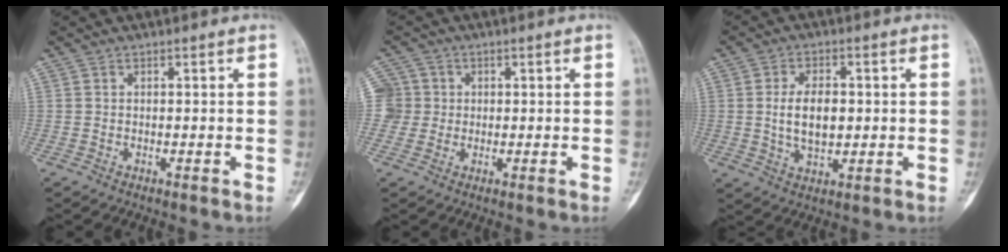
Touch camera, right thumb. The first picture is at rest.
{"total": 5.3, "force": [0.5, 5.2, 0.3], "torque": [0.018, 0.012, 0.004]}
{"total": 8.0, "force": [0.3, 4.6, 6.5], "torque": [-0.104, -0.003, 0.008]}